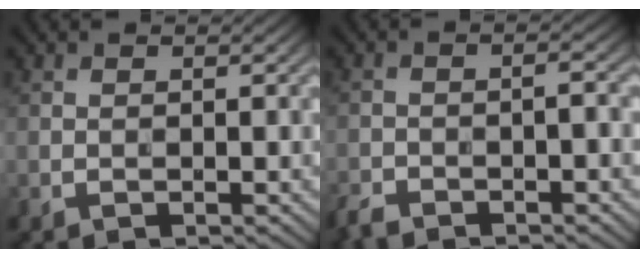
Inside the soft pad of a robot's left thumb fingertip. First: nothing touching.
{"total": 3.9, "force": [-3.3, 0.9, 2.0], "torque": [-0.038, -0.001, -0.066]}